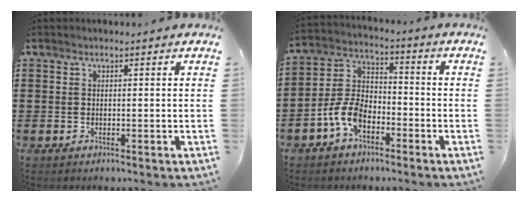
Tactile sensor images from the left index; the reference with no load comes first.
{"total": 7.4, "force": [-4.0, 4.2, 4.5], "torque": [-0.120, 0.006, -0.084]}